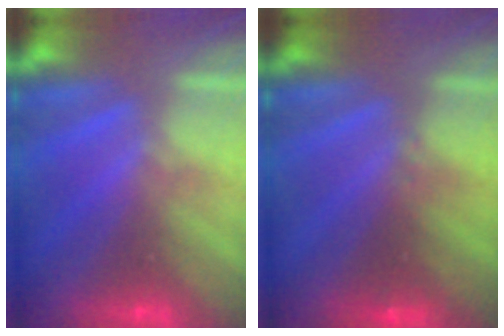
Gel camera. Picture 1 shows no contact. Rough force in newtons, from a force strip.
{"total": 2.4}